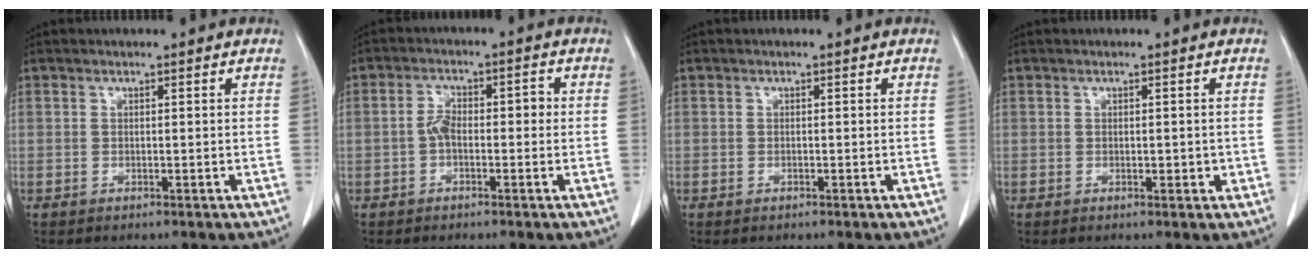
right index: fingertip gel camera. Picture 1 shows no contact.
{"total": 4.1, "force": [-0.5, 2.1, 3.5], "torque": [-0.061, 0.024, -0.010]}
{"total": 0.0}
{"total": 1.4, "force": [-0.2, 0.8, 1.1], "torque": [-0.014, 0.001, 0.001]}